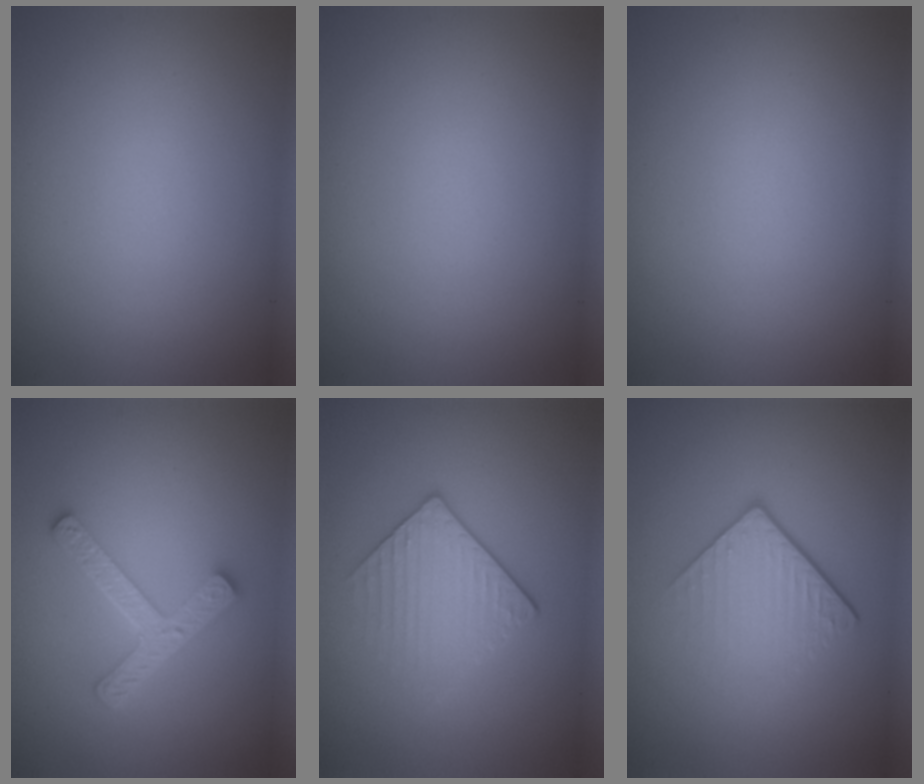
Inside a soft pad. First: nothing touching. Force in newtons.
{"total": 0.0}
{"total": 0.0}
{"total": 4.4, "press": 3.3, "slide": 2.9}
{"total": 2.9, "press": 2.6, "slide": 1.2}
{"total": 4.2, "press": 2.6, "slide": 3.3}